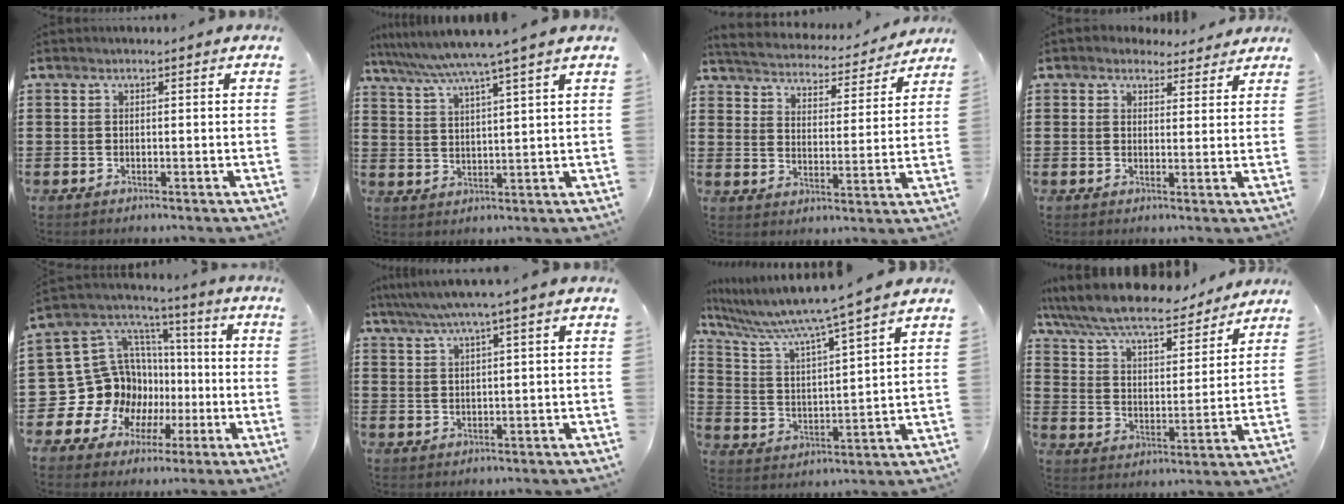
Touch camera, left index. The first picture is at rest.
{"total": 6.0, "force": [4.9, -1.2, 3.1], "torque": [-0.078, -0.026, 0.081]}
{"total": 4.0, "force": [4.0, 0.0, 0.2], "torque": [-0.030, -0.033, 0.064]}
{"total": 3.1, "force": [2.7, 1.4, 0.4], "torque": [-0.010, -0.004, 0.049]}
{"total": 15.9, "force": [-2.9, 14.5, 5.9], "torque": [-0.168, -0.026, -0.017]}
{"total": 3.7, "force": [2.2, -0.5, 2.9], "torque": [-0.061, -0.003, 0.036]}
{"total": 7.0, "force": [6.0, -0.9, 3.4], "torque": [-0.093, -0.049, 0.094]}
{"total": 8.8, "force": [8.0, 1.2, 3.6], "torque": [-0.103, -0.042, 0.135]}